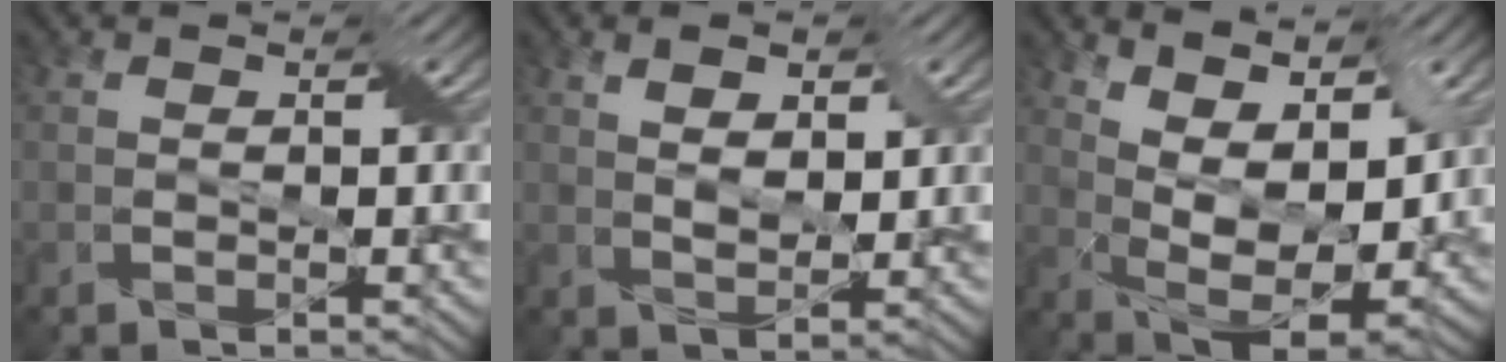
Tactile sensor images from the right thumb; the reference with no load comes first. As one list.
[{"total": 3.9, "force": [1.7, 1.9, 2.9], "torque": [-0.056, -0.006, 0.035]}, {"total": 11.4, "force": [5.9, 4.8, 8.5], "torque": [-0.168, 0.004, 0.101]}]